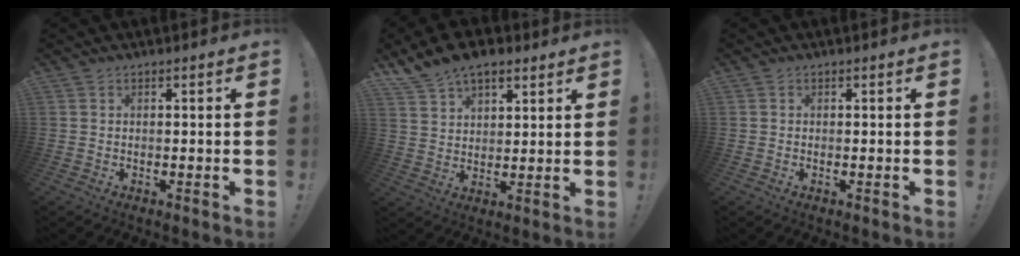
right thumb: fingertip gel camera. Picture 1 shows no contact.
{"total": 8.5, "force": [6.6, 4.3, 3.3], "torque": [-0.068, -0.032, 0.130]}
{"total": 0.0}